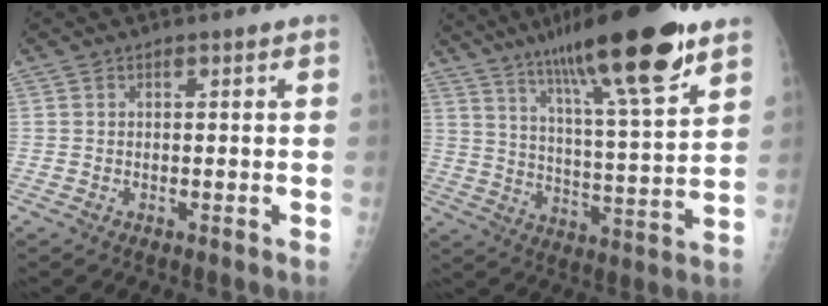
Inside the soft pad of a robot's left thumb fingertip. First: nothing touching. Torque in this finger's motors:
{"motor_torque": [1.07, 0.10, 1.59, -1.18, 0.49]}